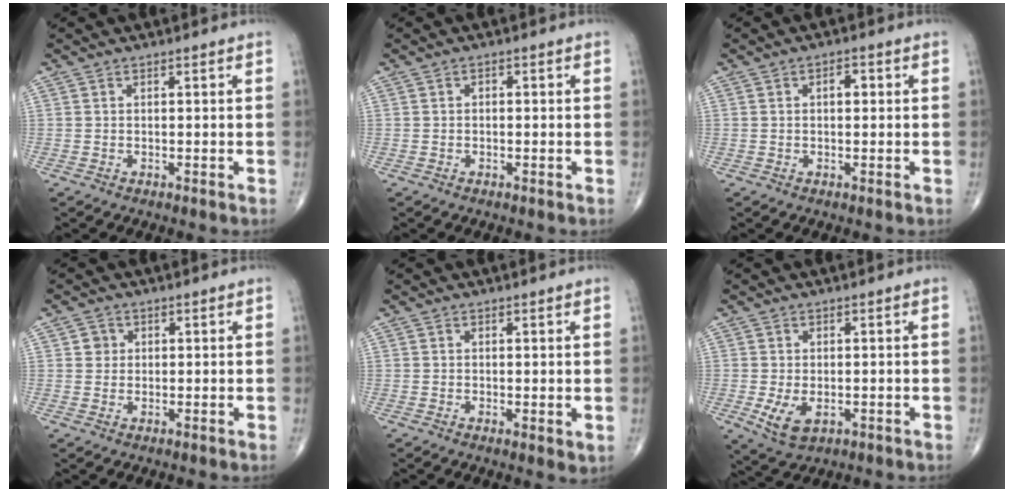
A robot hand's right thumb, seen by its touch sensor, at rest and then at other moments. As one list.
[{"total": 0.7, "force": [0.0, 0.5, 0.5], "torque": [-0.001, 0.003, -0.004]}, {"total": 2.1, "force": [0.4, 1.2, 1.7], "torque": [-0.021, 0.008, 0.002]}, {"total": 2.0, "force": [0.5, 1.9, 0.5], "torque": [0.003, 0.001, 0.004]}, {"total": 2.0, "force": [0.1, 0.8, 1.8], "torque": [-0.030, -0.009, 0.000]}, {"total": 5.3, "force": [-1.3, 3.1, 4.1], "torque": [-0.078, -0.010, -0.013]}]